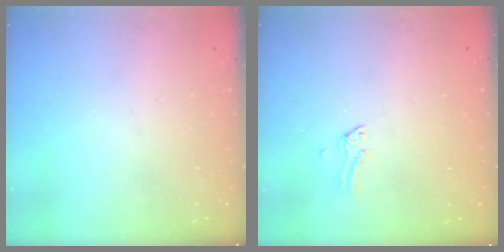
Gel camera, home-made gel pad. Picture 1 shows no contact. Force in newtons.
{"total": 0.0}